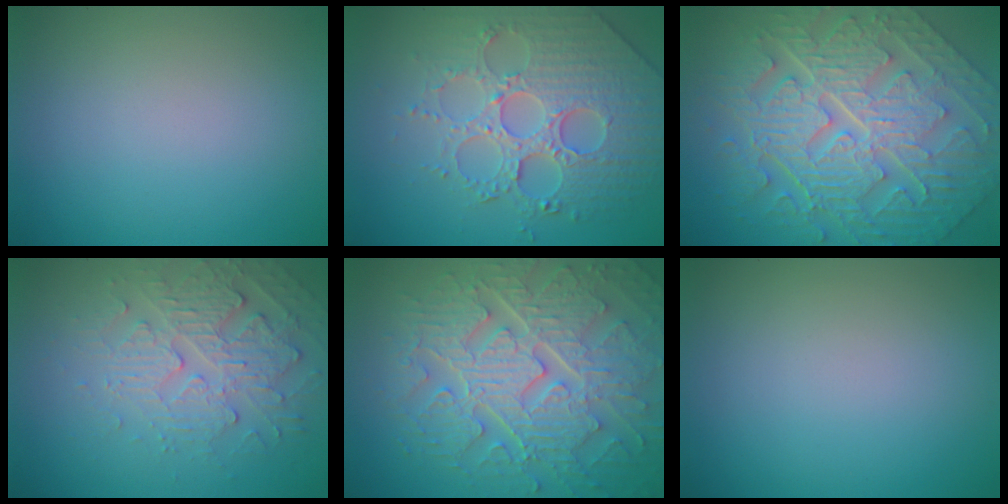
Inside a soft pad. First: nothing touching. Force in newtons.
{"total": 6.3, "press": 5.6, "slide": 3.0}
{"total": 11.6, "press": 7.8, "slide": 8.6}
{"total": 3.9, "press": 3.5, "slide": 1.8}
{"total": 9.2, "press": 6.7, "slide": 6.3}
{"total": 0.0}